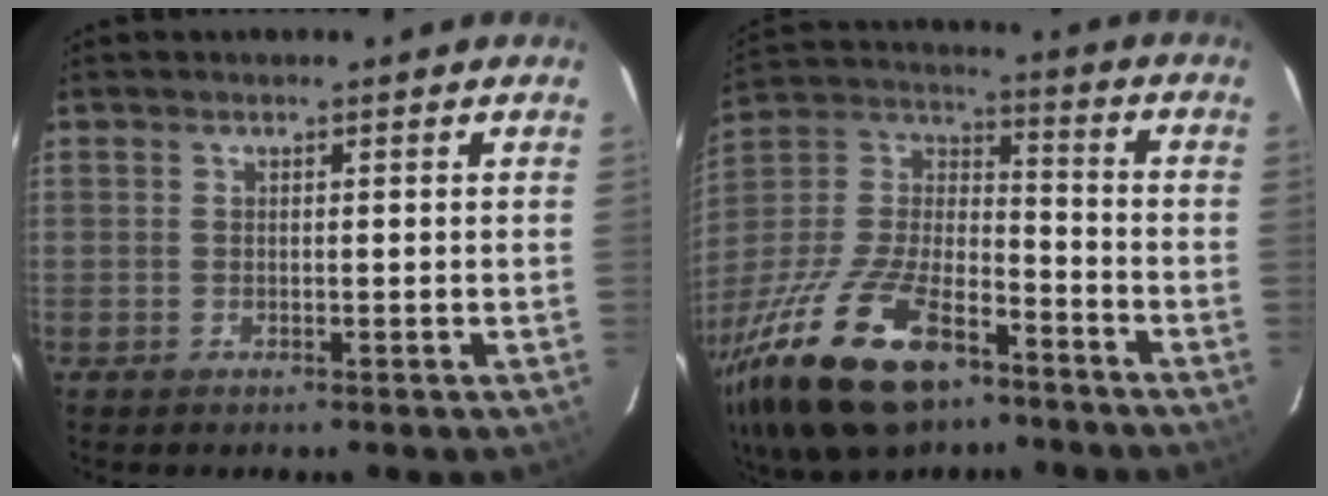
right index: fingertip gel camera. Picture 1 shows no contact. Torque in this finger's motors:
{"motor_torque": [1.59, -0.55, 1.05, 0.17]}